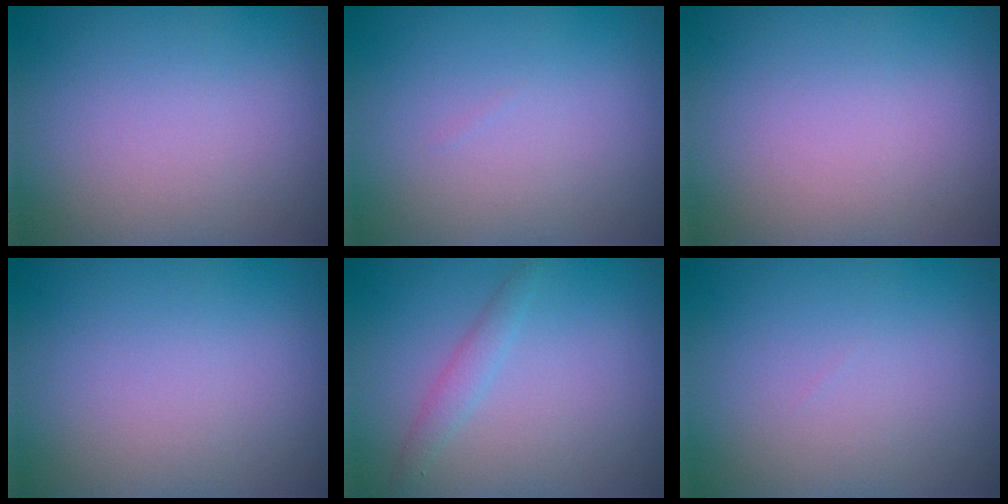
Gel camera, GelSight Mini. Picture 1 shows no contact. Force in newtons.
{"total": 0.0}
{"total": 0.0}
{"total": 0.0}
{"total": 1.4, "press": 1.4, "slide": 0.0}
{"total": 0.0}